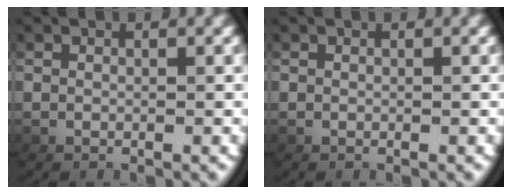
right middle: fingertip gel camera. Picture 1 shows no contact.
{"total": 0.0}